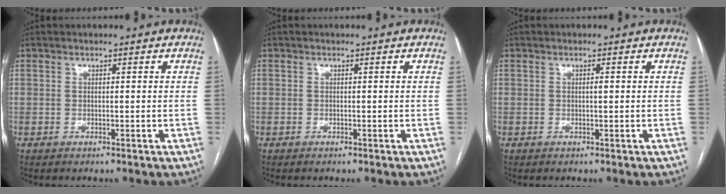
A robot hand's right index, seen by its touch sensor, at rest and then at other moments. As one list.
[{"total": 0.0}, {"total": 0.6, "force": [0.1, 0.1, 0.6], "torque": [-0.010, 0.001, 0.000]}]